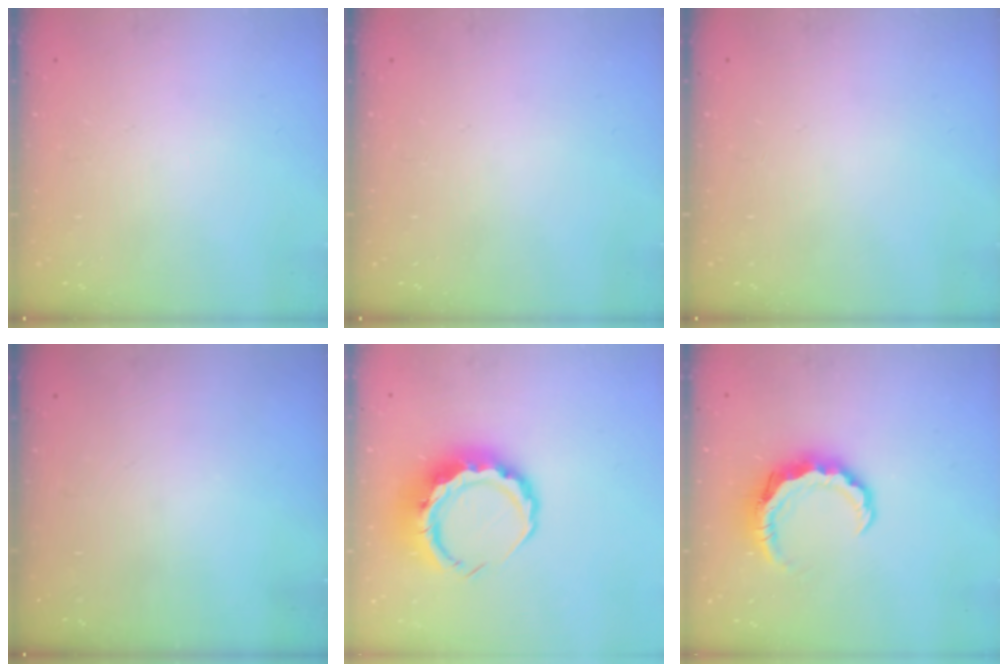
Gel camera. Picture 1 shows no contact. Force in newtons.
{"total": 0.0}
{"total": 0.0}
{"total": 0.0}
{"total": 9.3, "press": 9.1, "slide": 1.7}
{"total": 7.8, "press": 7.7, "slide": 1.0}